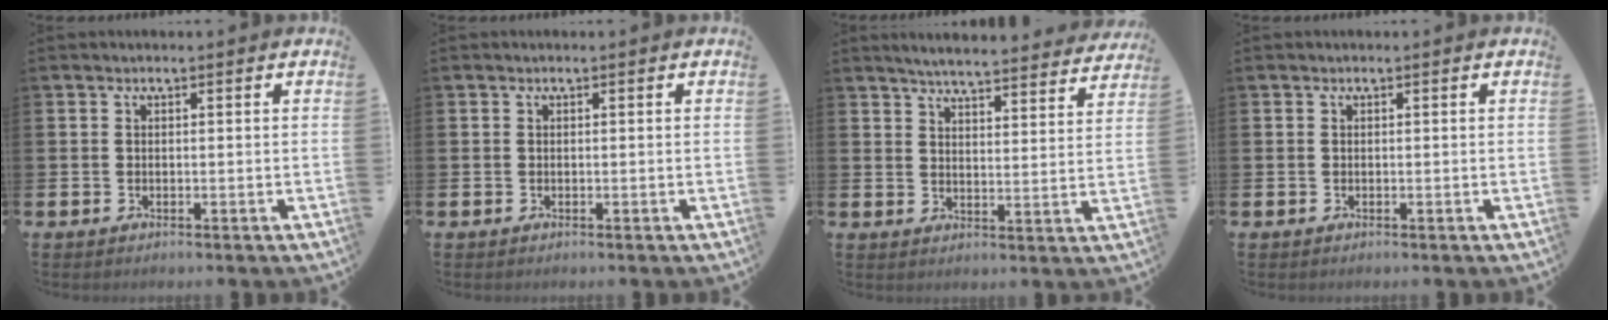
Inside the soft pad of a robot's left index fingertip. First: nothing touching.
{"total": 0.0}
{"total": 5.4, "force": [5.2, 0.2, 1.0], "torque": [-0.026, -0.040, 0.089]}
{"total": 0.0}